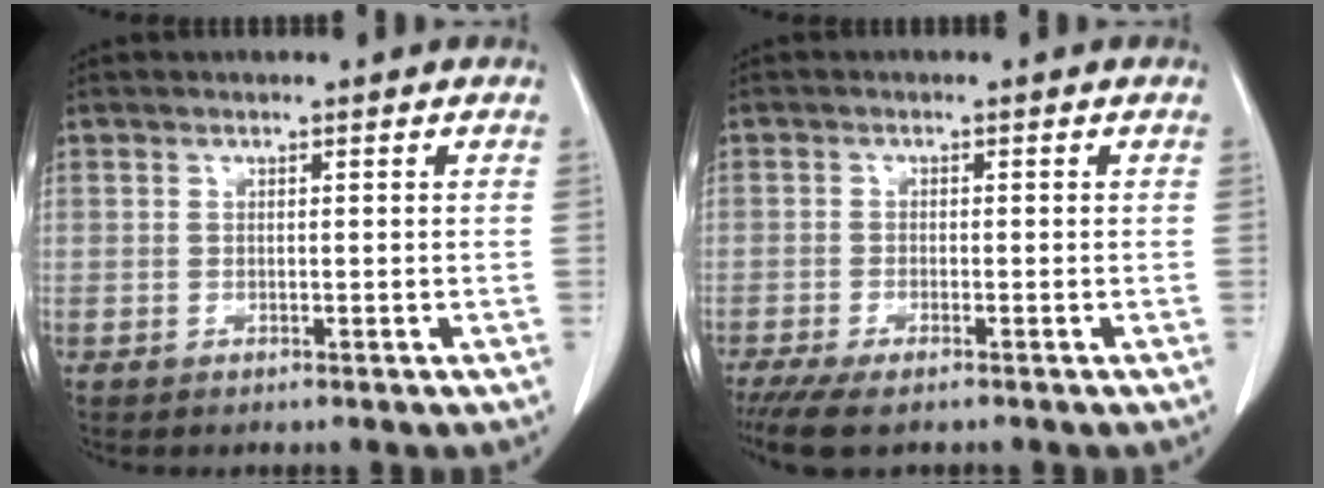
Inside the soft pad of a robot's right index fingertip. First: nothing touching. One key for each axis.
{"total": 5.4, "fx": -4.1, "fy": 1.1, "fz": 3.3, "tx": -0.054, "ty": -0.012, "tz": -0.065}